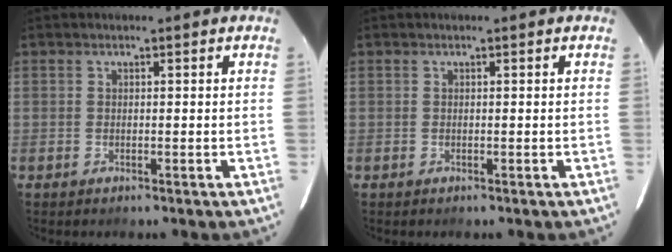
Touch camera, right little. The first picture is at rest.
{"total": 0.0}